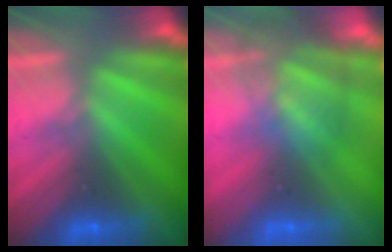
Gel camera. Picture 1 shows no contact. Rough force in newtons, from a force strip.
{"total": 3.7}